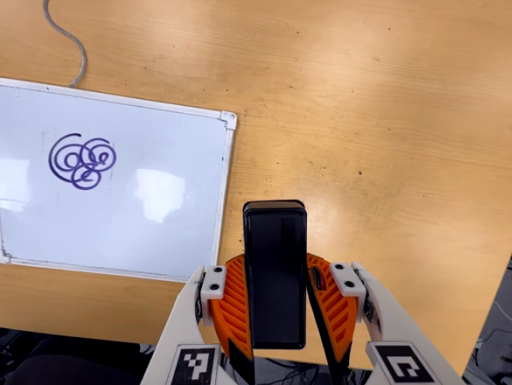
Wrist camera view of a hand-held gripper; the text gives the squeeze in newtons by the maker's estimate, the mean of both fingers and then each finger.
{"total": 6.8, "left": 5.3, "right": 8.3}